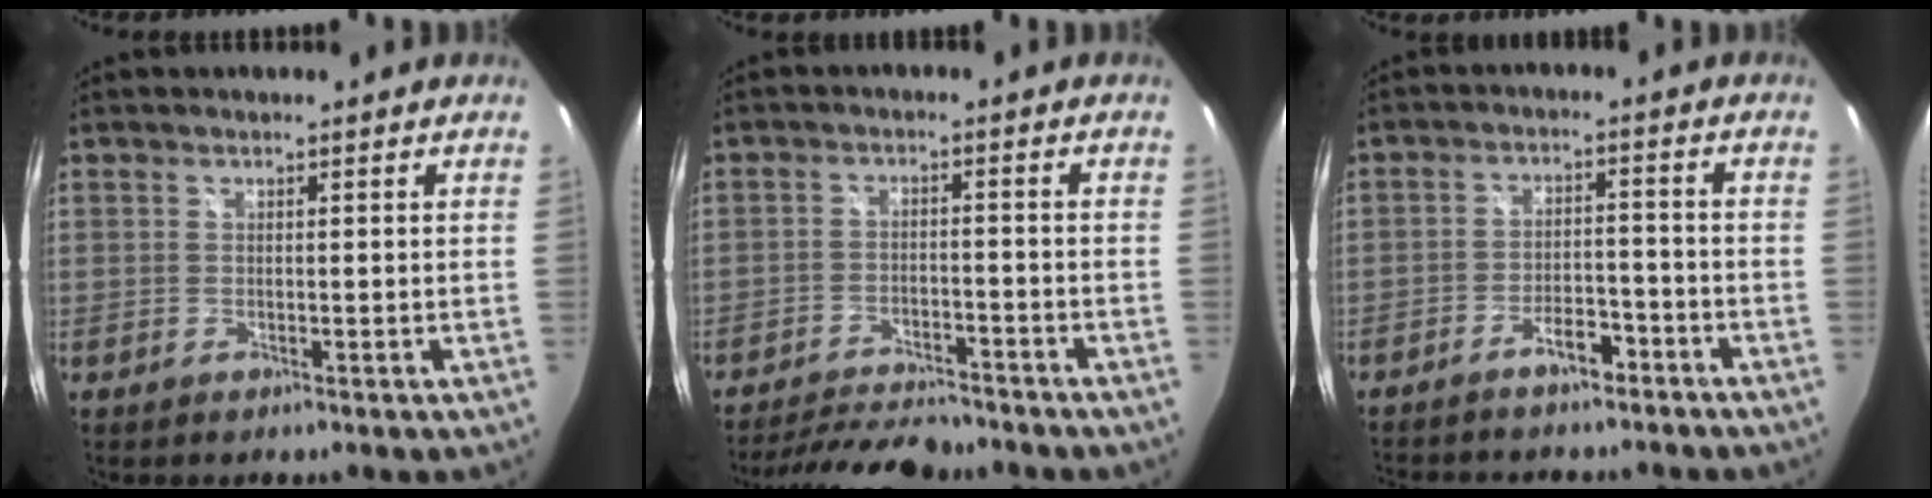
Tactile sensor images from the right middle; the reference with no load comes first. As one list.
[{"total": 12.8, "force": [-11.4, 3.1, 4.9], "torque": [-0.115, -0.008, -0.178]}, {"total": 8.1, "force": [-6.6, 3.0, 3.5], "torque": [-0.079, 0.017, -0.096]}]